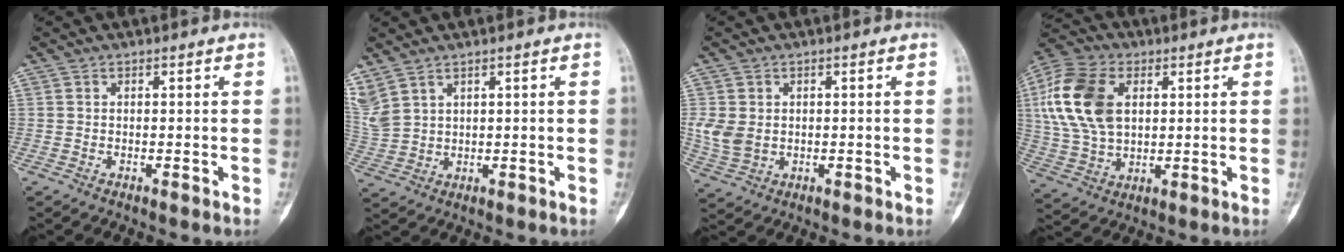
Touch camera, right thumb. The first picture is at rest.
{"total": 6.9, "force": [4.6, 3.6, 3.7], "torque": [-0.096, -0.009, 0.115]}
{"total": 5.7, "force": [0.2, 4.5, 3.5], "torque": [-0.066, -0.001, 0.013]}
{"total": 16.6, "force": [3.8, 10.8, 12.1], "torque": [-0.242, 0.003, 0.072]}